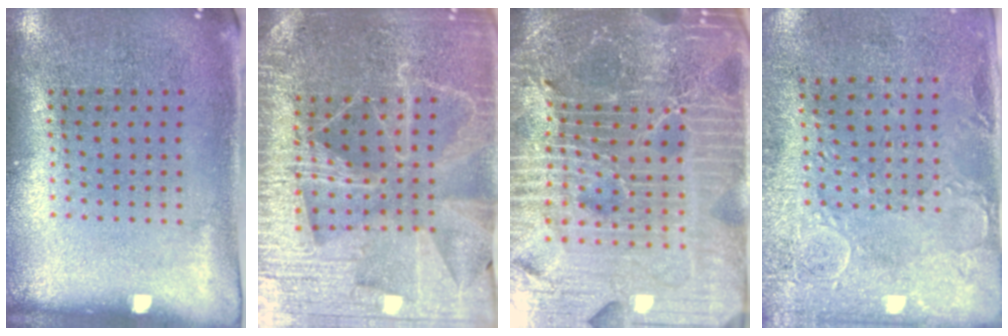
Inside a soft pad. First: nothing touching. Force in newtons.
{"total": 4.8, "press": 4.4, "slide": 2.0}
{"total": 7.3, "press": 6.3, "slide": 3.7}
{"total": 2.9, "press": 2.3, "slide": 1.8}